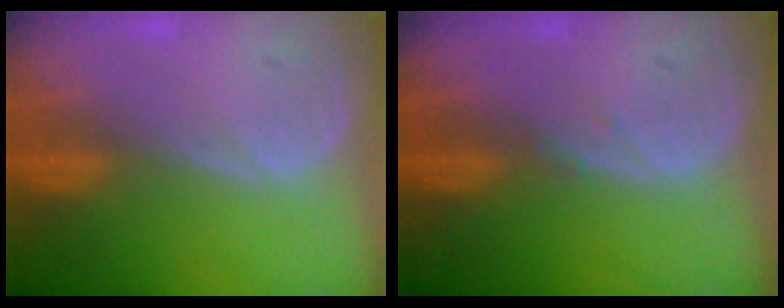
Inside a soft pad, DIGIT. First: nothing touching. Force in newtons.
{"total": 0.6, "press": 0.5, "slide": 0.1}